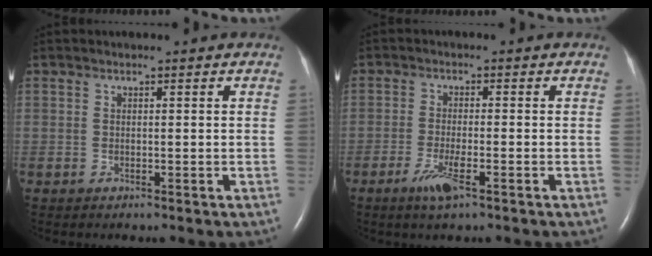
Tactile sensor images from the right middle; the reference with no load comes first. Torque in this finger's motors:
{"motor_torque": [0.10, 0.02, 0.09, 0.02]}